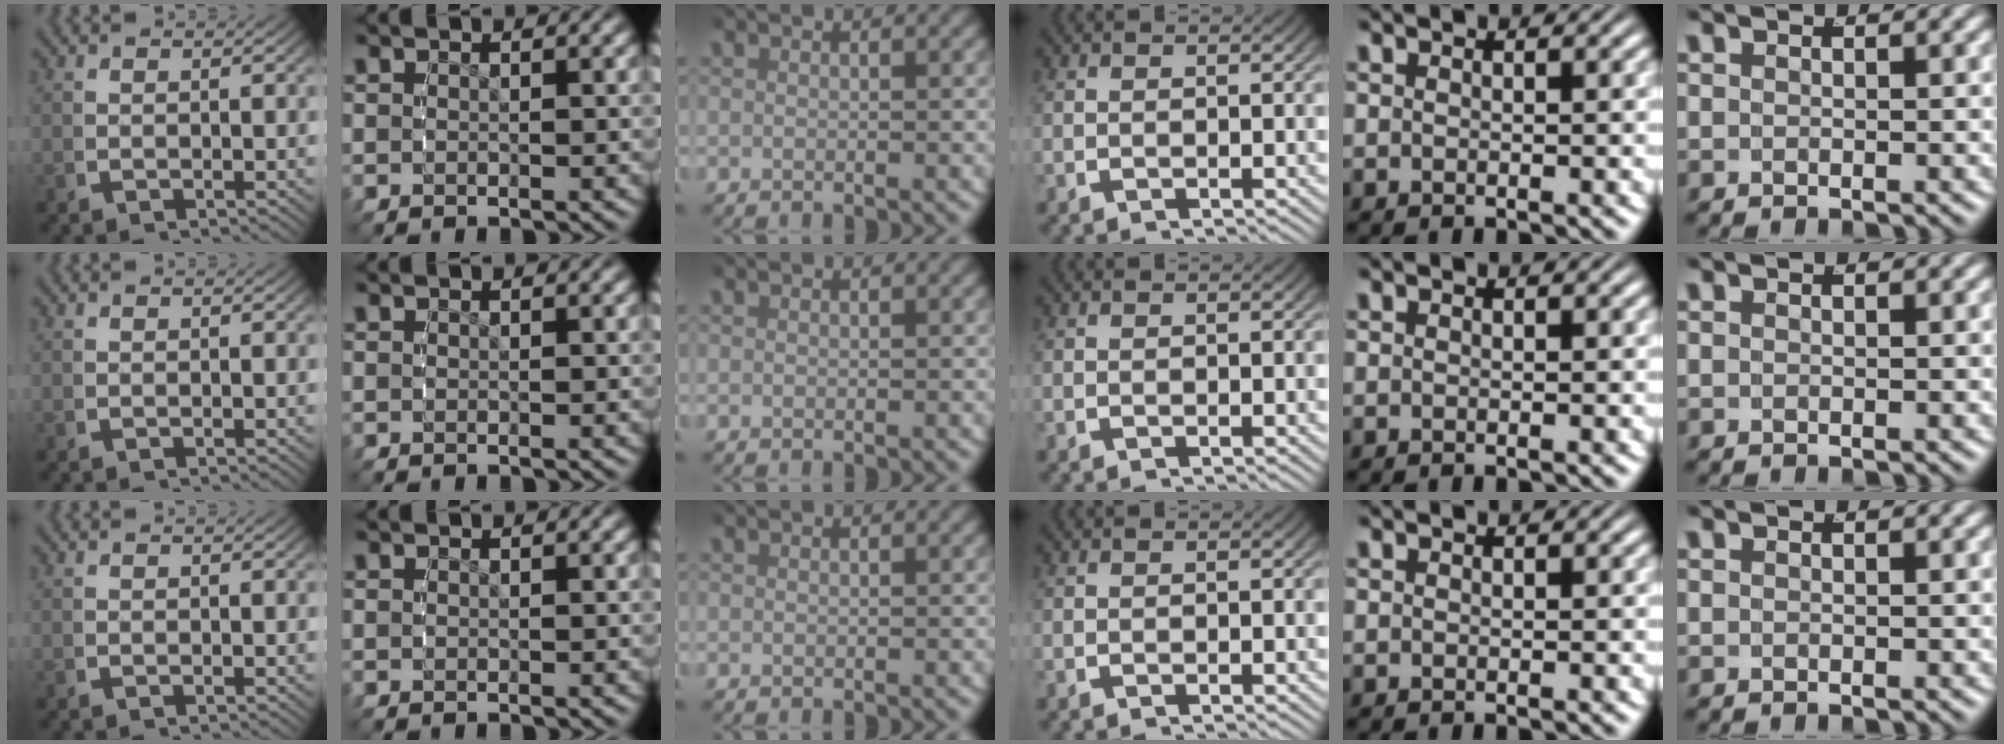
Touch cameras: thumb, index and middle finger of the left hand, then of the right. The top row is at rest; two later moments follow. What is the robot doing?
{"motion": "reach", "object": "backpack"}